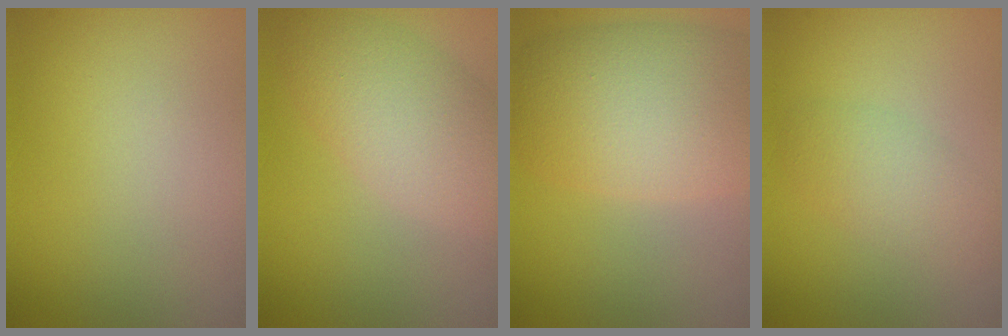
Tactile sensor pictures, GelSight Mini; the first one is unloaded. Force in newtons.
{"total": 4.9, "press": 4.9, "slide": 0.1}
{"total": 8.8, "press": 8.8, "slide": 0.3}
{"total": 2.7, "press": 2.7, "slide": 0.3}